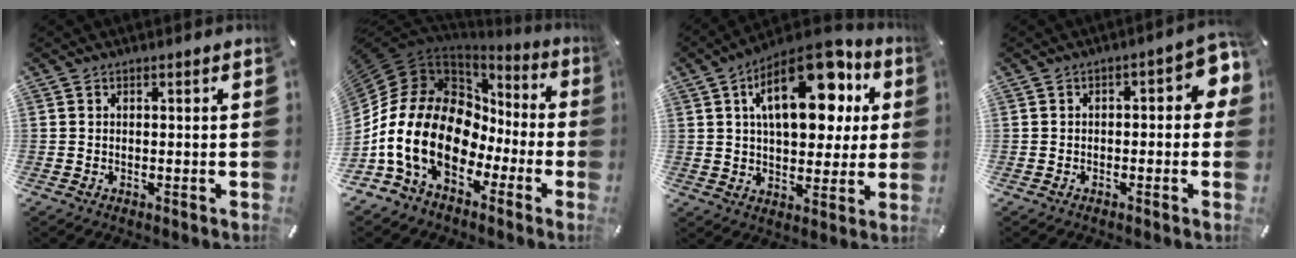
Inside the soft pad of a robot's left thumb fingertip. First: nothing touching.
{"total": 21.0, "force": [-2.8, 14.5, 15.0], "torque": [-0.344, -0.014, -0.045]}
{"total": 20.5, "force": [8.4, 11.0, 15.1], "torque": [-0.227, -0.037, 0.136]}
{"total": 5.4, "force": [-0.5, 2.7, 4.6], "torque": [-0.060, 0.006, -0.014]}